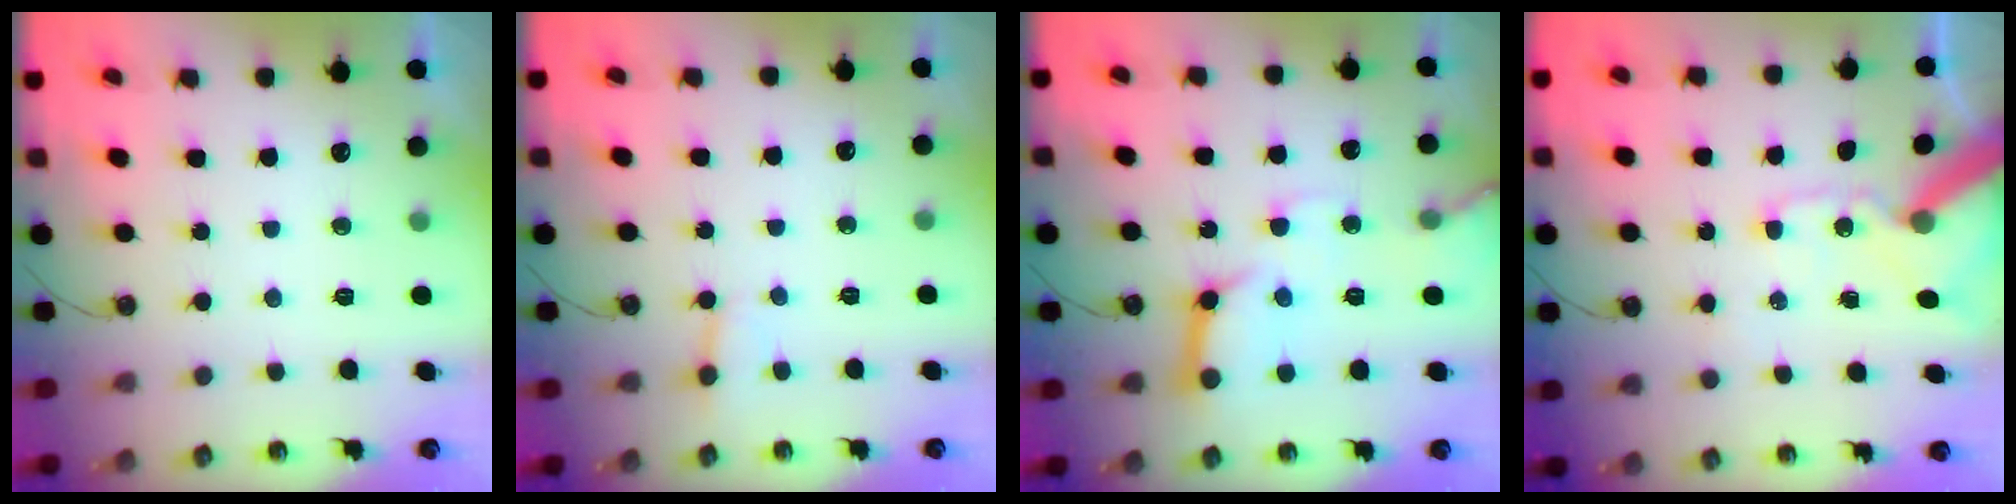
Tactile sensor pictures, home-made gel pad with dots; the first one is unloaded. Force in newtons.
{"total": 3.4, "press": 3.3, "slide": 0.8}
{"total": 14.3, "press": 14.2, "slide": 1.7}
{"total": 14.0, "press": 13.8, "slide": 2.5}